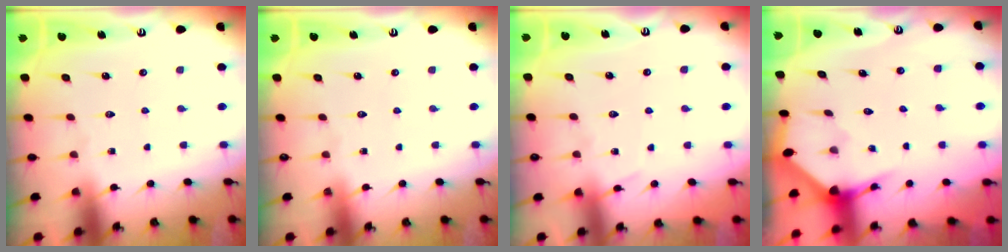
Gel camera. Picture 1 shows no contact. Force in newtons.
{"total": 0.0}
{"total": 6.4, "press": 6.4, "slide": 0.8}
{"total": 2.9, "press": 2.9, "slide": 0.3}